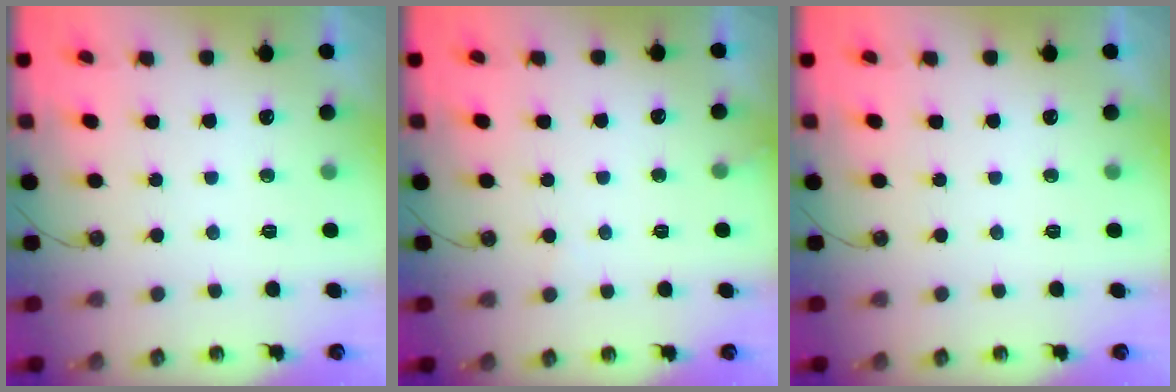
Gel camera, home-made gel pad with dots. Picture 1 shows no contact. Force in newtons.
{"total": 4.3, "press": 4.3, "slide": 0.3}
{"total": 0.0}